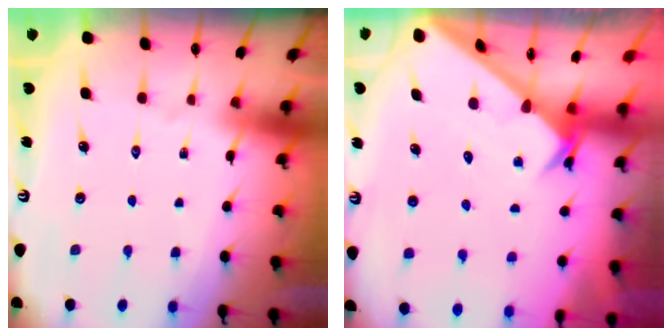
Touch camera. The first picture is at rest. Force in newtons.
{"total": 2.5, "press": 2.5, "slide": 0.2}